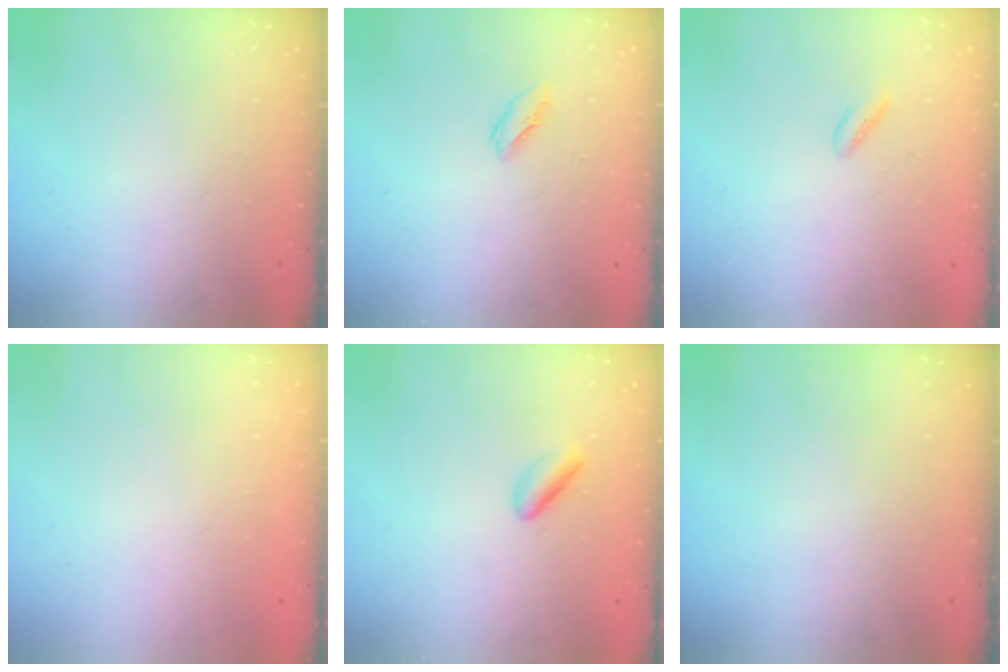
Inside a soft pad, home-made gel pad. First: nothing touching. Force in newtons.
{"total": 2.2, "press": 2.1, "slide": 0.7}
{"total": 1.3, "press": 1.1, "slide": 0.7}
{"total": 2.1, "press": 2.1, "slide": 0.1}
{"total": 2.3, "press": 2.3, "slide": 0.4}
{"total": 0.0}